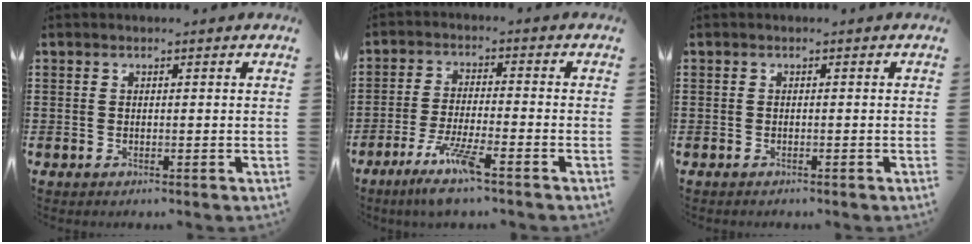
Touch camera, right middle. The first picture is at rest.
{"total": 6.6, "force": [-4.5, 0.3, 4.7], "torque": [-0.099, -0.014, -0.085]}
{"total": 0.5, "force": [-0.5, 0.3, -0.1], "torque": [0.000, 0.002, -0.010]}